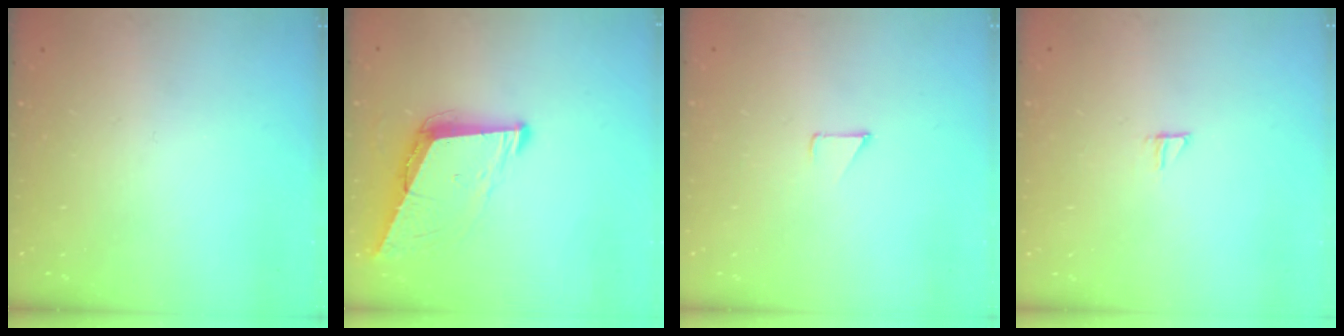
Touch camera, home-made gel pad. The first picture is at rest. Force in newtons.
{"total": 8.8, "press": 7.9, "slide": 3.8}
{"total": 2.9, "press": 2.8, "slide": 0.3}
{"total": 5.4, "press": 5.4, "slide": 0.5}